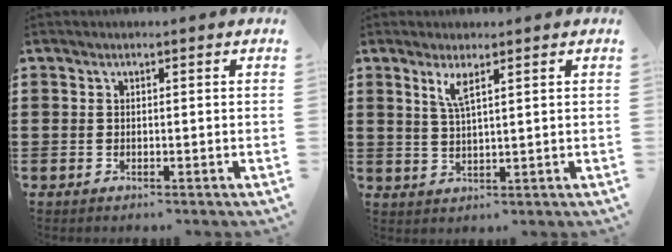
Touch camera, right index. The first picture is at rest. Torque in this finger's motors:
{"motor_torque": [0.19, 0.01, 0.08, 0.12]}